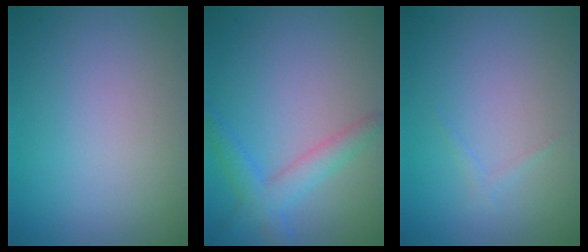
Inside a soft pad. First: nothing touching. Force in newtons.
{"total": 2.2, "press": 2.2, "slide": 0.2}
{"total": 0.6, "press": 0.6, "slide": 0.0}